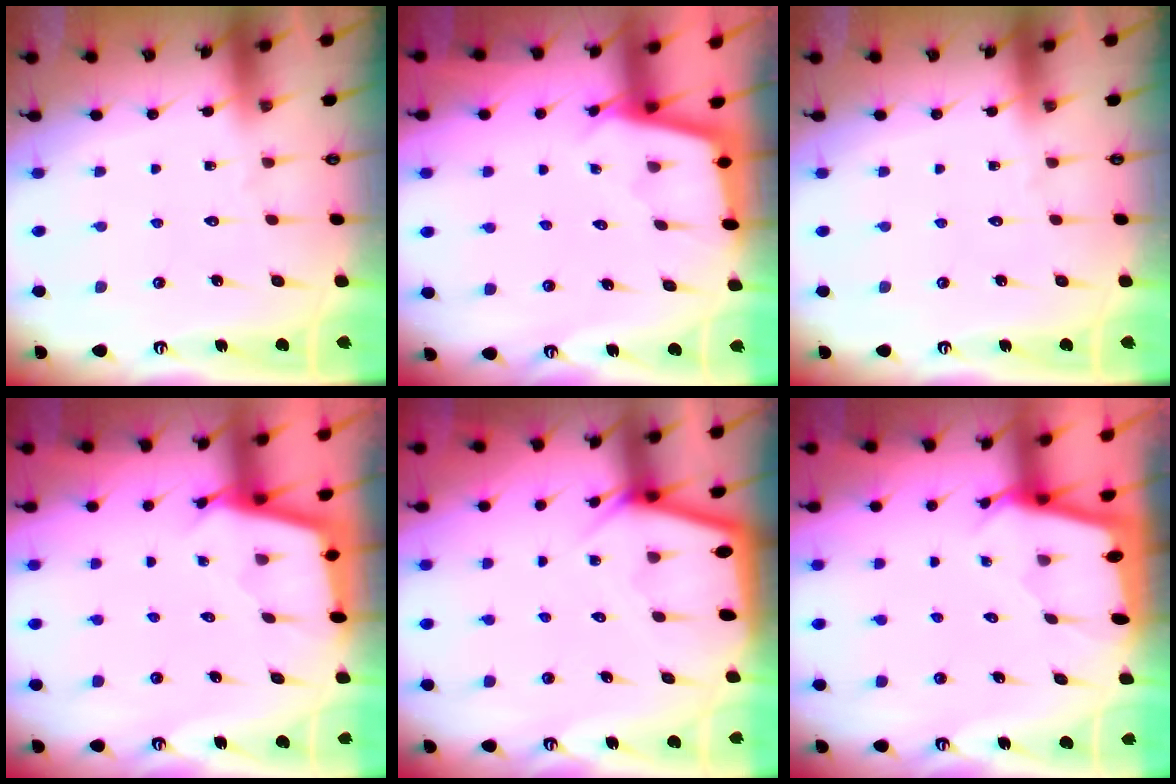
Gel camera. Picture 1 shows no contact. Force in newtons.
{"total": 2.4, "press": 2.4, "slide": 0.2}
{"total": 0.0}
{"total": 2.5, "press": 2.5, "slide": 0.2}
{"total": 3.5, "press": 3.5, "slide": 0.3}
{"total": 1.5, "press": 1.5, "slide": 0.1}